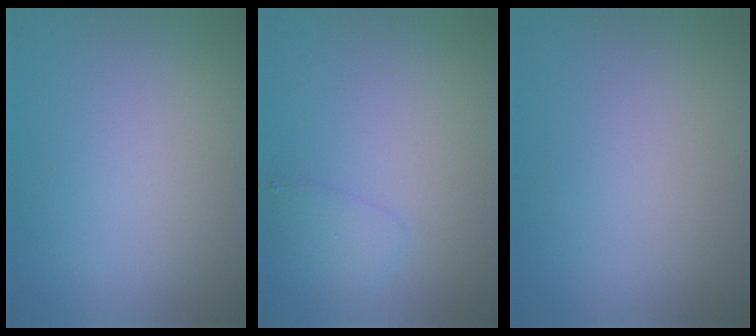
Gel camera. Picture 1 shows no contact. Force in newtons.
{"total": 1.4, "press": 1.4, "slide": 0.1}
{"total": 0.0}